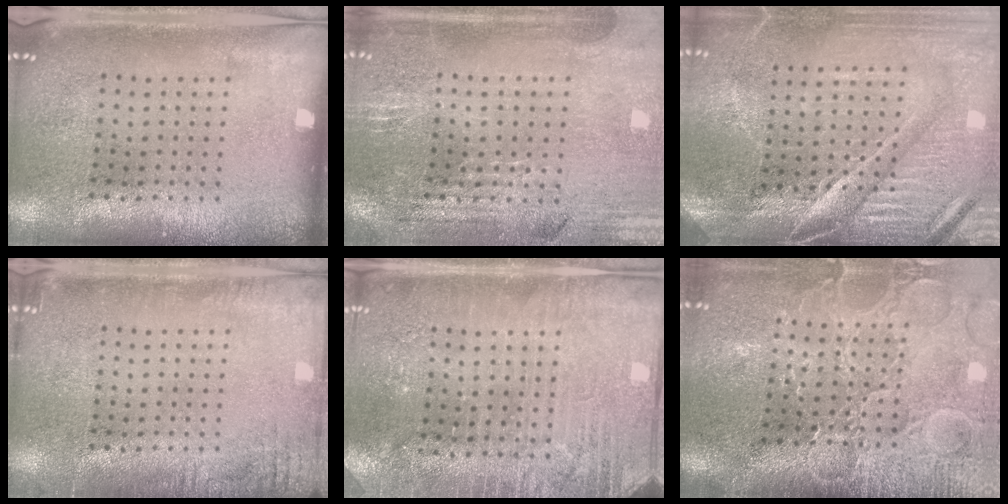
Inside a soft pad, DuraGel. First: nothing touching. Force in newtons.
{"total": 1.3, "press": 1.3, "slide": 0.3}
{"total": 4.6, "press": 4.0, "slide": 2.1}
{"total": 2.0, "press": 2.0, "slide": 0.2}
{"total": 3.0, "press": 2.9, "slide": 0.5}
{"total": 4.1, "press": 3.7, "slide": 1.7}